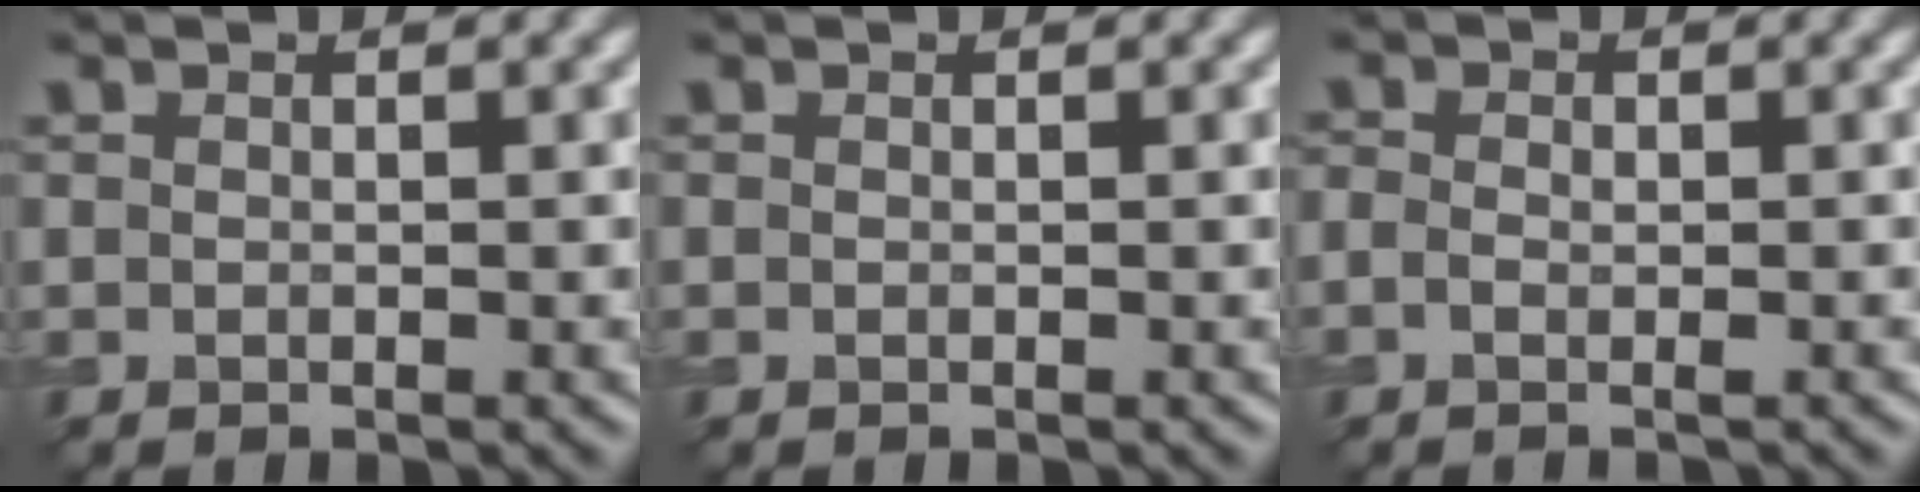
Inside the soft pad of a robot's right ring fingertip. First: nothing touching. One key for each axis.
{"total": 0.0}
{"total": 2.0, "fx": -0.7, "fy": 1.2, "fz": 1.4, "tx": -0.013, "ty": 0.008, "tz": -0.013}